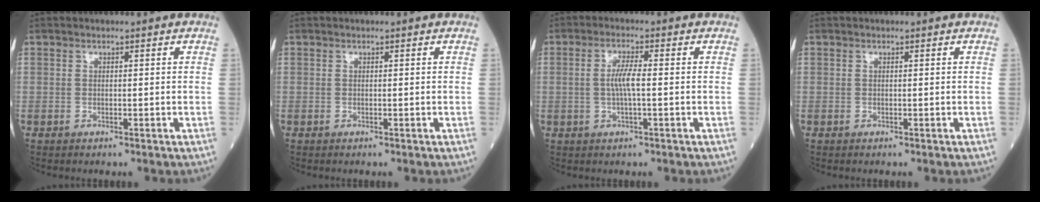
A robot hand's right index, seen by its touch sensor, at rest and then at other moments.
{"total": 0.0}
{"total": 3.8, "force": [-0.2, 0.3, 3.8], "torque": [-0.078, 0.001, -0.003]}
{"total": 0.0}